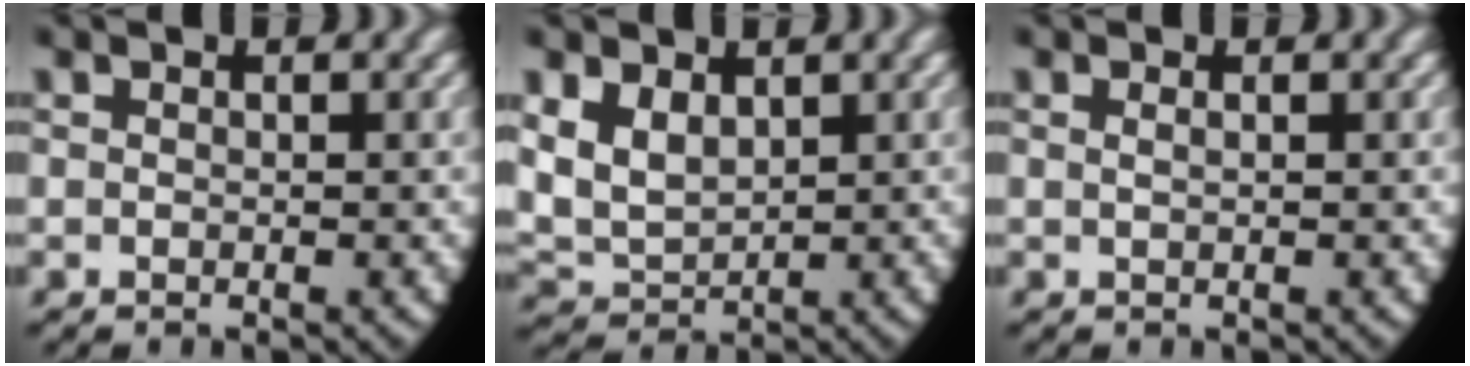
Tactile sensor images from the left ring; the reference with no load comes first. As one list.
[{"total": 6.7, "force": [0.7, 5.8, 3.3], "torque": [-0.107, -0.022, 0.023]}, {"total": 0.5, "force": [0.1, -0.4, 0.4], "torque": [-0.011, -0.006, 0.006]}]